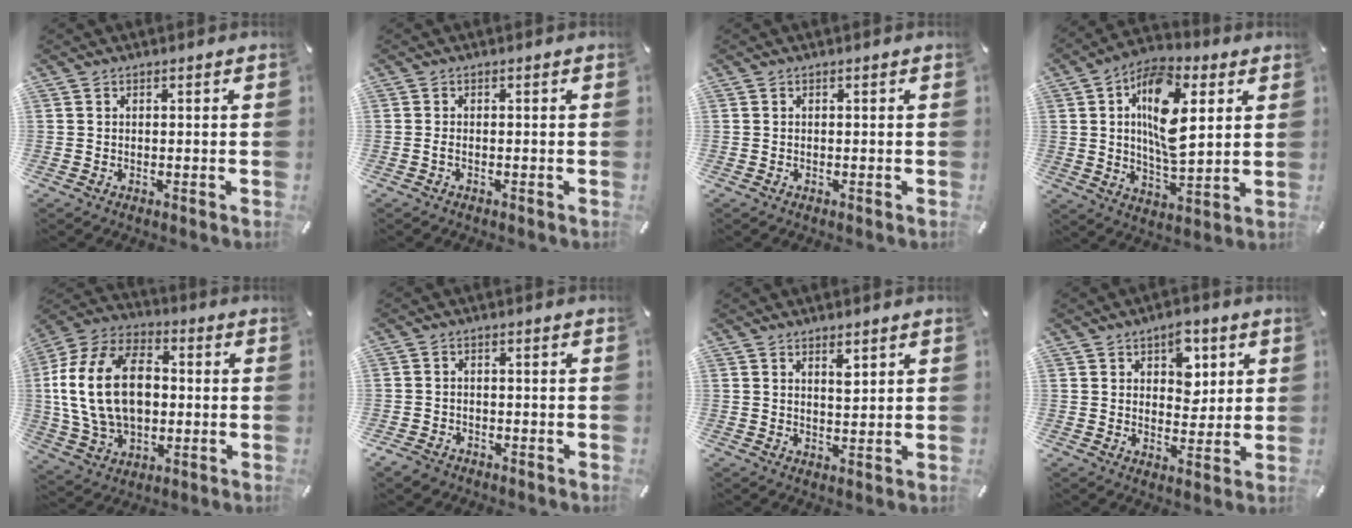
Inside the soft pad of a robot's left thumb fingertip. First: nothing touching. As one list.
[{"total": 1.0, "force": [-0.5, 0.4, 0.8], "torque": [-0.015, 0.001, -0.009]}, {"total": 0.0}, {"total": 15.4, "force": [4.4, 7.9, 12.5], "torque": [-0.233, -0.008, 0.071]}, {"total": 19.9, "force": [0.4, 14.2, 13.8], "torque": [-0.299, 0.007, 0.002]}, {"total": 2.7, "force": [-2.0, 1.6, 0.7], "torque": [-0.016, 0.010, -0.042]}, {"total": 3.0, "force": [1.9, 1.2, 2.0], "torque": [-0.019, -0.009, 0.029]}, {"total": 6.8, "force": [3.0, 4.6, 4.1], "torque": [-0.034, -0.013, 0.044]}]